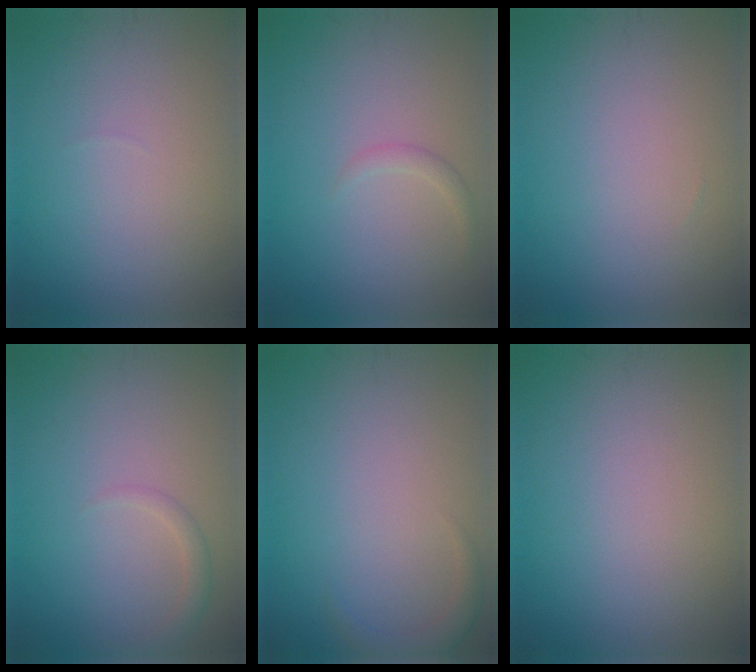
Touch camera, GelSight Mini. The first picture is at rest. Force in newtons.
{"total": 1.0, "press": 1.0, "slide": 0.0}
{"total": 0.0}
{"total": 1.2, "press": 1.2, "slide": 0.1}
{"total": 1.4, "press": 1.4, "slide": 0.1}
{"total": 0.0}